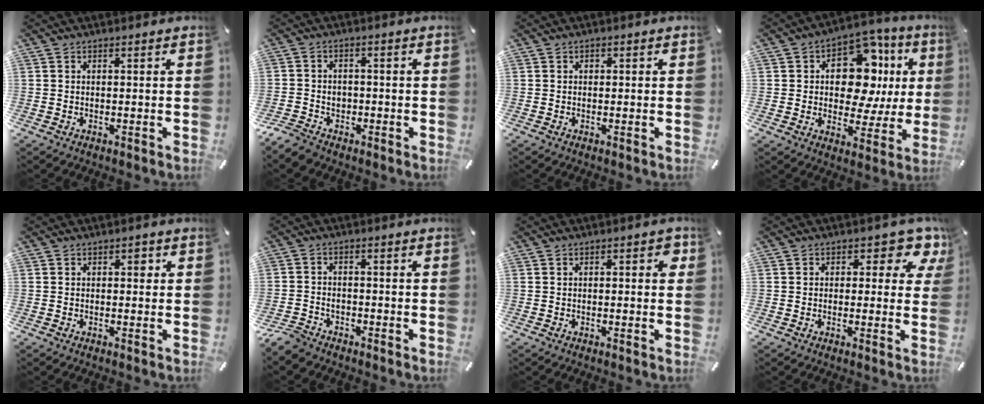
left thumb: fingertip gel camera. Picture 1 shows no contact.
{"total": 4.5, "force": [-2.6, 3.4, 1.3], "torque": [-0.033, 0.012, -0.050]}
{"total": 0.6, "force": [0.1, 0.6, 0.2], "torque": [0.005, 0.000, -0.002]}
{"total": 15.7, "force": [3.9, 9.8, 11.6], "torque": [-0.164, -0.027, 0.070]}
{"total": 1.5, "force": [0.3, 1.0, 1.1], "torque": [-0.007, 0.001, -0.001]}
{"total": 4.1, "force": [-3.4, 2.0, 1.2], "torque": [-0.038, 0.015, -0.069]}
{"total": 2.7, "force": [0.4, 1.2, 2.4], "torque": [-0.031, 0.002, 0.001]}
{"total": 6.3, "force": [2.9, 3.7, 4.1], "torque": [-0.041, -0.014, 0.044]}